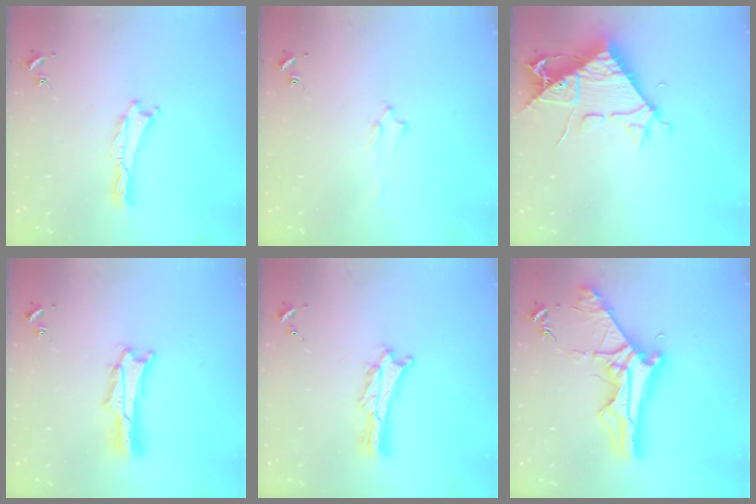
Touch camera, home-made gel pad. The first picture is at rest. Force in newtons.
{"total": 1.6, "press": 1.5, "slide": 0.2}
{"total": 8.7, "press": 8.6, "slide": 1.0}
{"total": 2.7, "press": 2.7, "slide": 0.4}
{"total": 2.7, "press": 2.7, "slide": 0.3}
{"total": 9.4, "press": 9.4, "slide": 1.0}